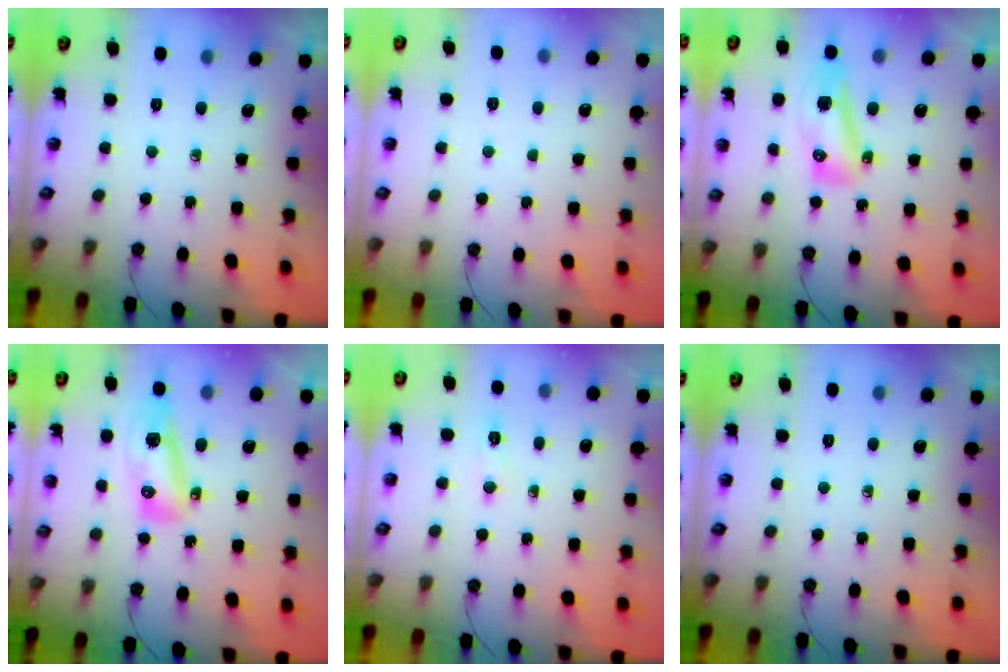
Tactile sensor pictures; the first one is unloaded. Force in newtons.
{"total": 4.7, "press": 2.5, "slide": 3.9}
{"total": 9.4, "press": 9.4, "slide": 1.2}
{"total": 9.9, "press": 9.8, "slide": 1.5}
{"total": 3.6, "press": 3.3, "slide": 1.3}
{"total": 0.0}